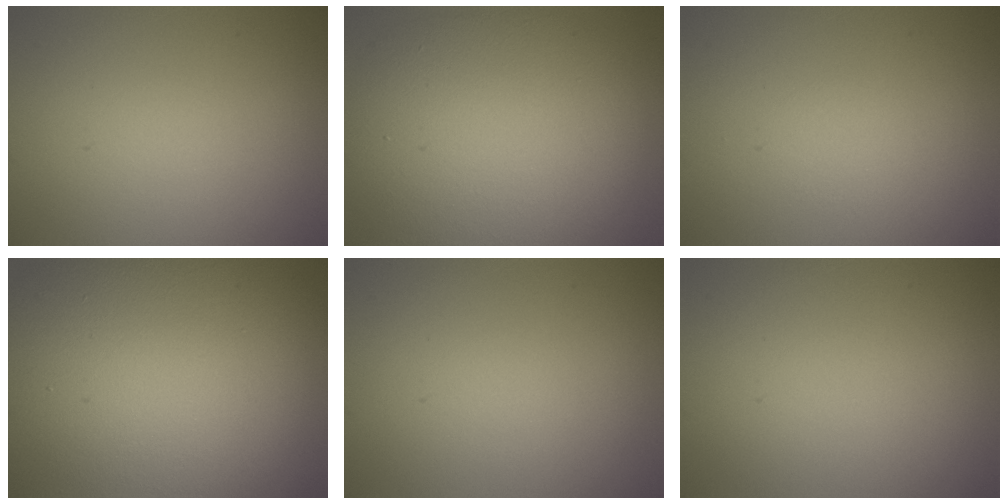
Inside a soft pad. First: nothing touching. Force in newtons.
{"total": 11.6, "press": 11.6, "slide": 0.7}
{"total": 0.7, "press": 0.7, "slide": 0.0}
{"total": 18.8, "press": 18.7, "slide": 1.6}
{"total": 0.0}
{"total": 0.0}